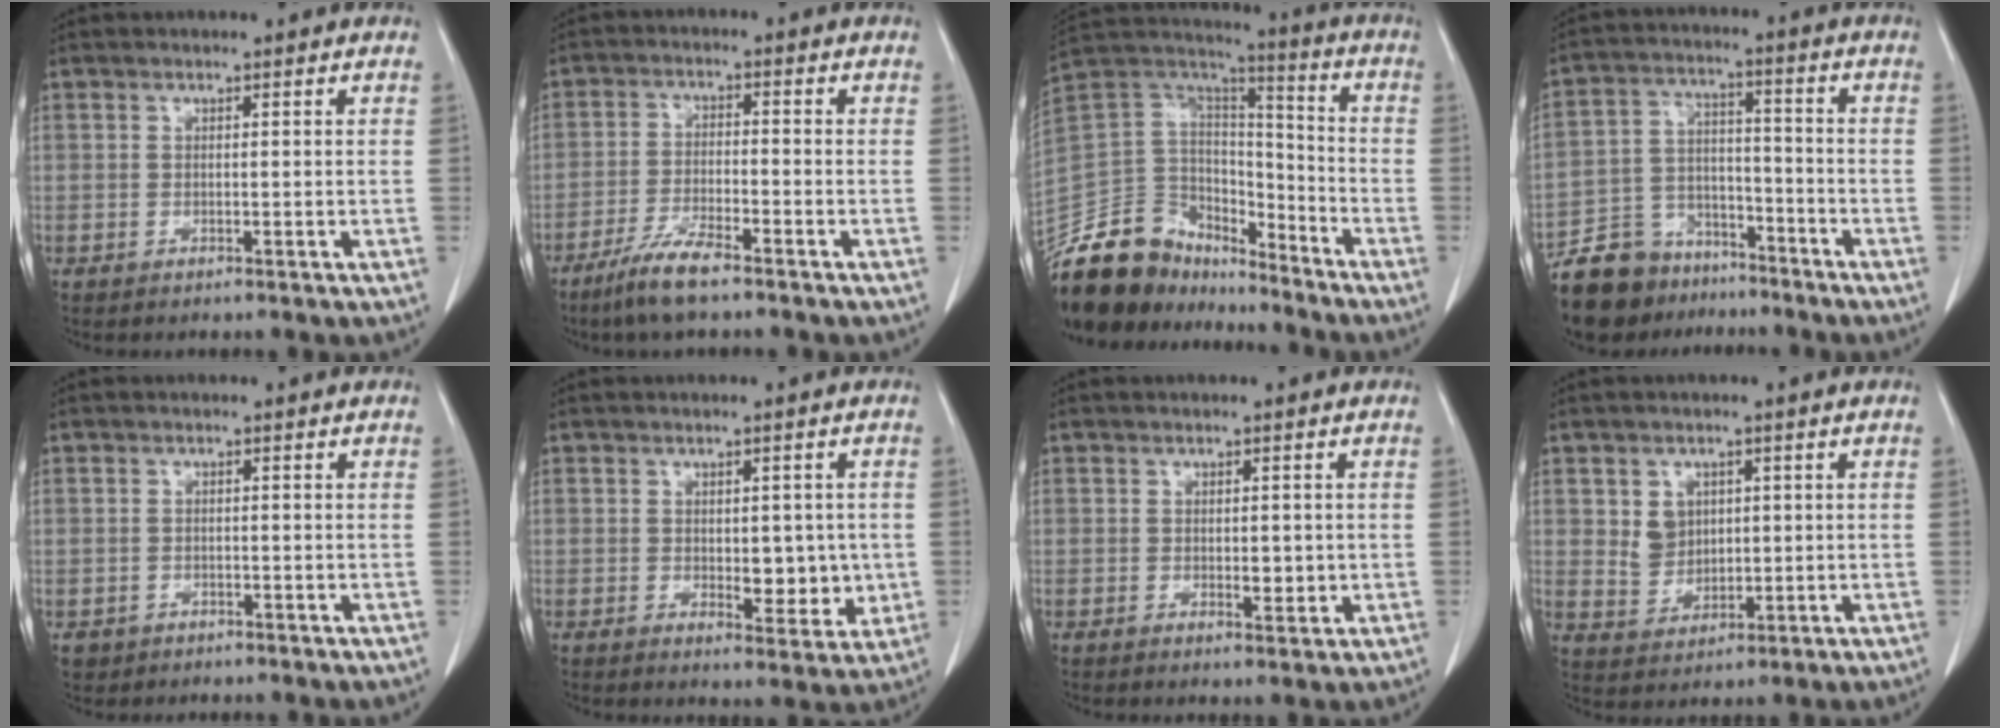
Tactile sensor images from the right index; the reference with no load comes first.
{"total": 6.5, "force": [-4.8, 0.7, 4.3], "torque": [-0.089, -0.011, -0.092]}
{"total": 18.7, "force": [-16.1, 8.1, 4.9], "torque": [-0.091, 0.051, -0.284]}
{"total": 12.3, "force": [-9.7, 6.8, 3.0], "torque": [-0.066, 0.026, -0.166]}
{"total": 1.6, "force": [-0.6, 1.5, 0.0], "torque": [0.001, 0.005, -0.004]}
{"total": 6.1, "force": [-0.1, 3.1, 5.2], "torque": [-0.056, -0.005, 0.011]}
{"total": 2.4, "force": [0.1, 1.3, 2.1], "torque": [-0.025, -0.002, 0.008]}
{"total": 4.8, "force": [1.4, 4.1, 2.1], "torque": [-0.037, 0.008, 0.038]}